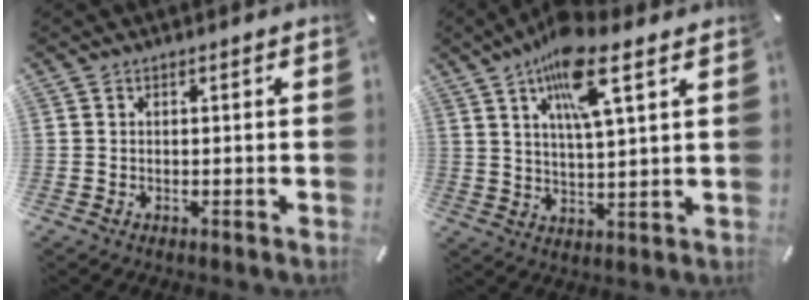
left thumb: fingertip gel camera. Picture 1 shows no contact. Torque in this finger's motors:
{"motor_torque": [0.59, 0.61, 1.66, -1.11, 0.40]}